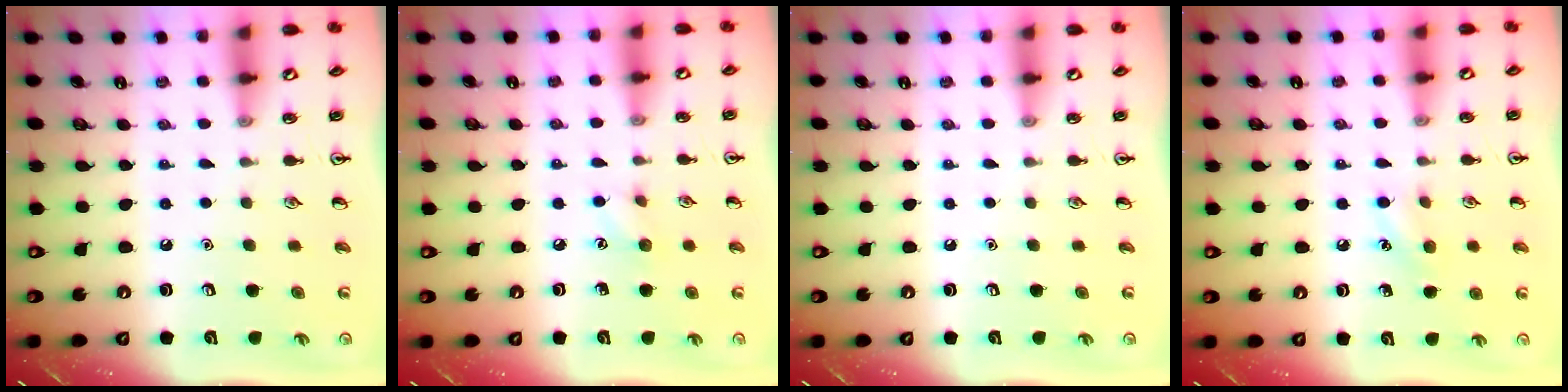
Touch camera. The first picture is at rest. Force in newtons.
{"total": 5.8, "press": 5.6, "slide": 1.5}
{"total": 0.0}
{"total": 6.9, "press": 6.6, "slide": 2.0}